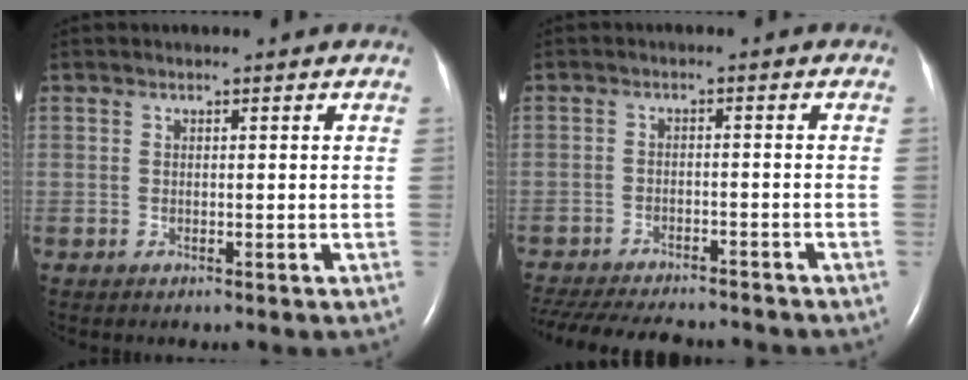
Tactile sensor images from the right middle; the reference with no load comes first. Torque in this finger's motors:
{"motor_torque": [0.21, -0.25, 0.29, 0.08]}